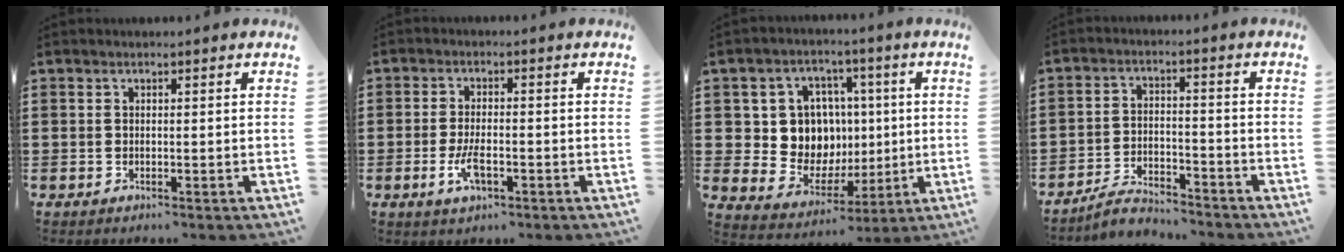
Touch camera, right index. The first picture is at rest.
{"total": 4.4, "force": [-1.5, 1.7, 3.8], "torque": [-0.086, -0.003, -0.033]}
{"total": 9.7, "force": [1.4, 8.9, 3.7], "torque": [-0.088, 0.010, 0.038]}
{"total": 4.5, "force": [-4.4, 0.5, 1.0], "torque": [-0.025, 0.005, -0.088]}